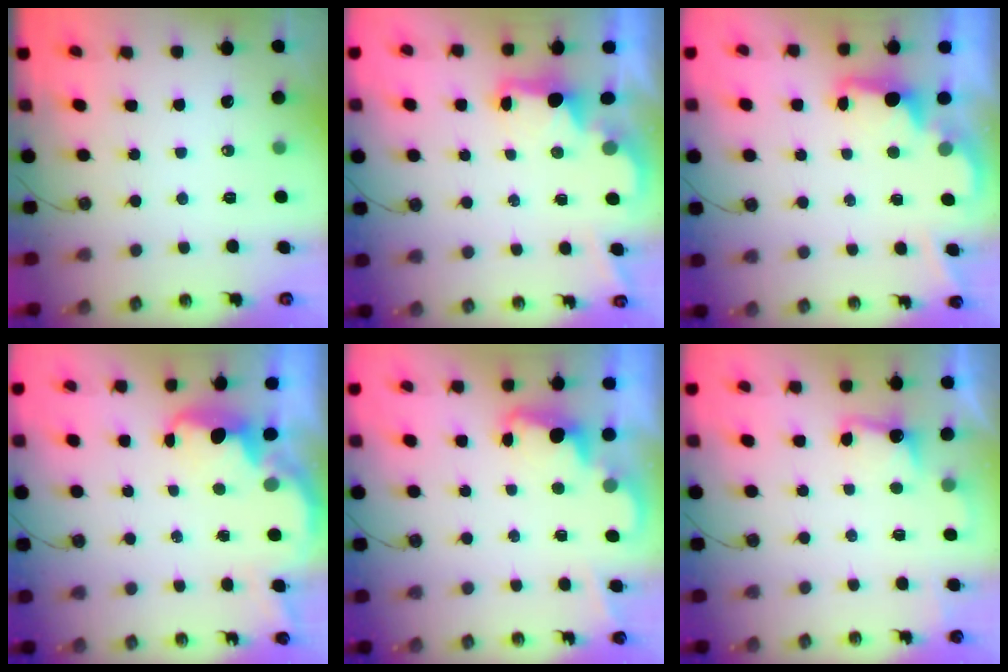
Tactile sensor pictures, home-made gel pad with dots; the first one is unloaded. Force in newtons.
{"total": 2.1, "press": 2.0, "slide": 0.8}
{"total": 2.9, "press": 2.9, "slide": 0.6}
{"total": 3.1, "press": 3.1, "slide": 0.6}
{"total": 2.3, "press": 2.3, "slide": 0.5}
{"total": 2.9, "press": 2.7, "slide": 1.0}